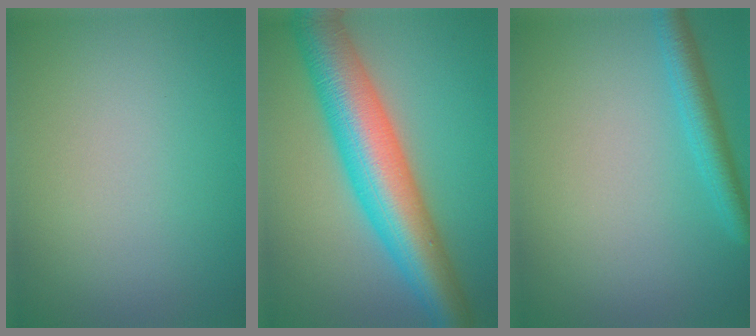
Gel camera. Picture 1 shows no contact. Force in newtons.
{"total": 10.2, "press": 10.2, "slide": 0.3}
{"total": 2.8, "press": 2.8, "slide": 0.1}